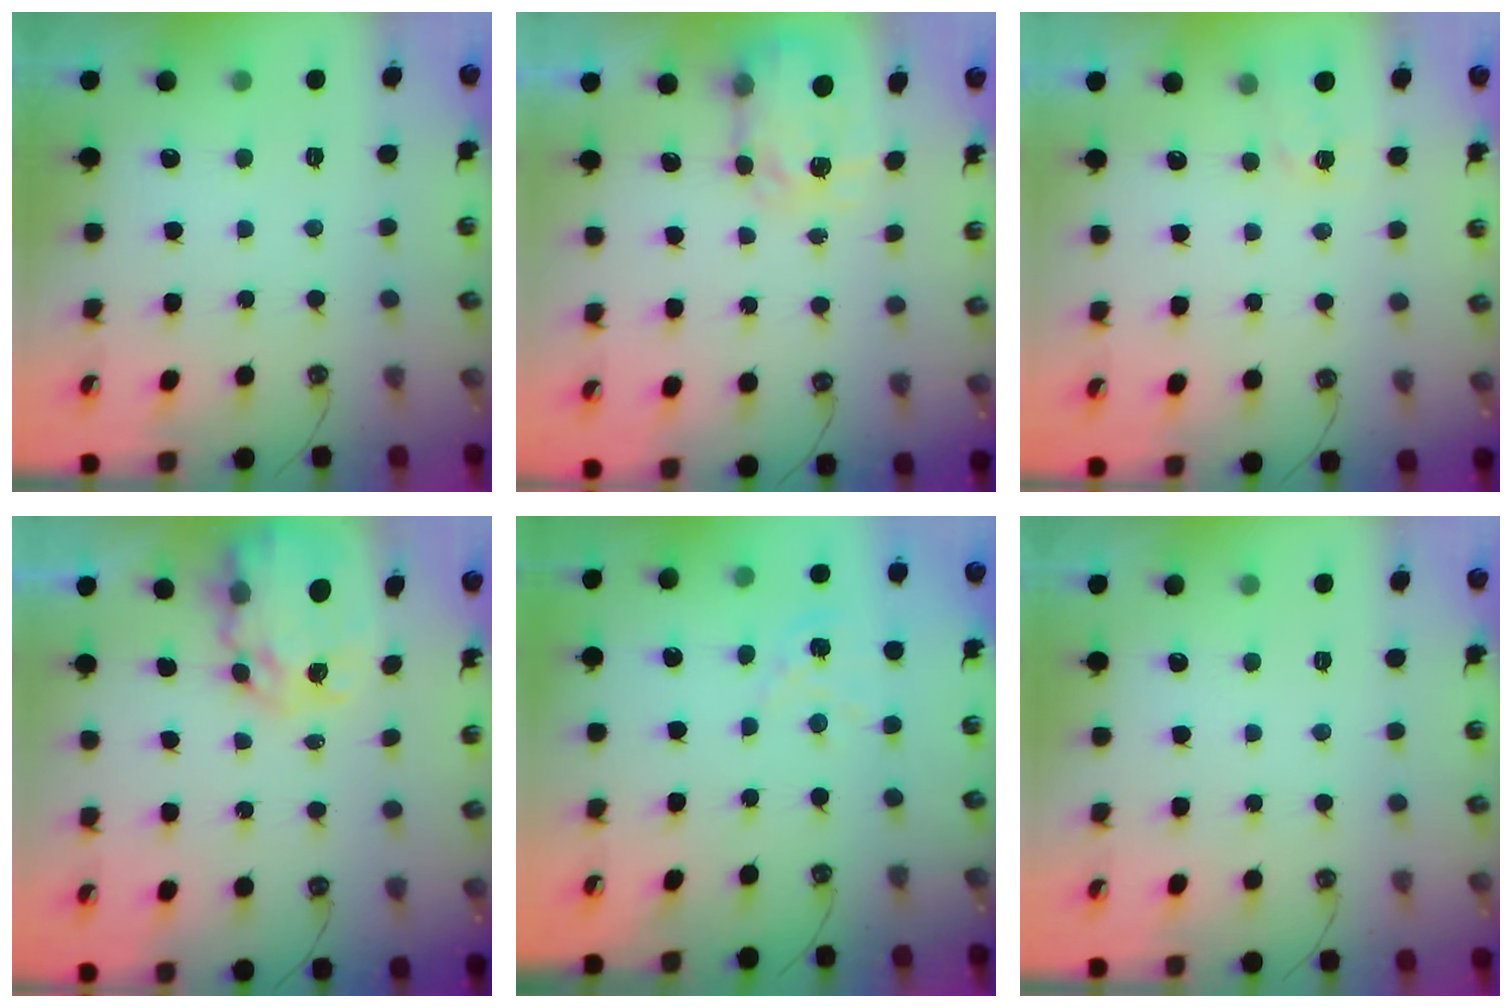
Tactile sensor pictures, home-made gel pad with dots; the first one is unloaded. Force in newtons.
{"total": 5.2, "press": 5.2, "slide": 0.4}
{"total": 2.9, "press": 2.9, "slide": 0.5}
{"total": 8.4, "press": 8.4, "slide": 0.6}
{"total": 2.3, "press": 2.3, "slide": 0.3}
{"total": 0.0}